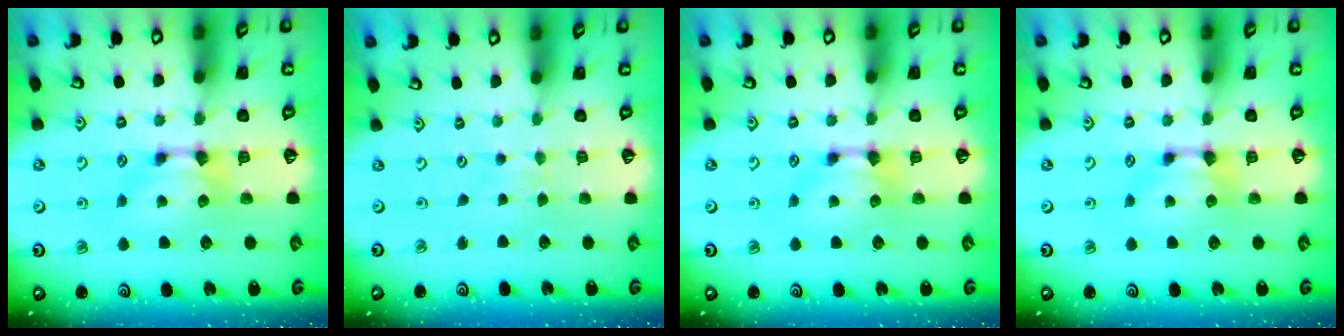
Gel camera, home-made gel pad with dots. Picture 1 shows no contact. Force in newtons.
{"total": 3.7, "press": 3.7, "slide": 0.1}
{"total": 0.0}
{"total": 0.0}